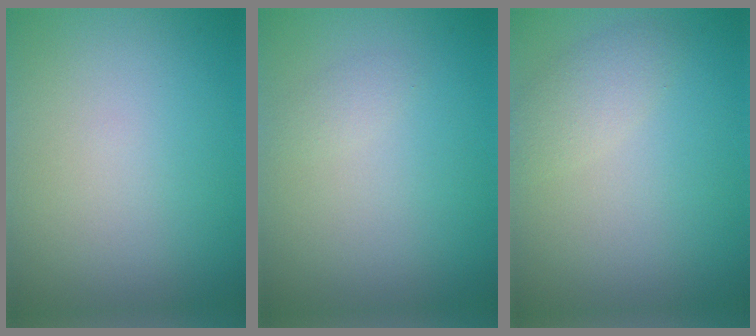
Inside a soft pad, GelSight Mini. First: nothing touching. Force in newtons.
{"total": 0.8, "press": 0.8, "slide": 0.0}
{"total": 2.0, "press": 2.0, "slide": 0.0}